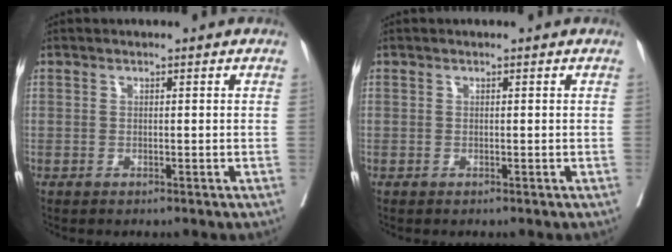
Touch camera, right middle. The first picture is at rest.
{"total": 0.0}